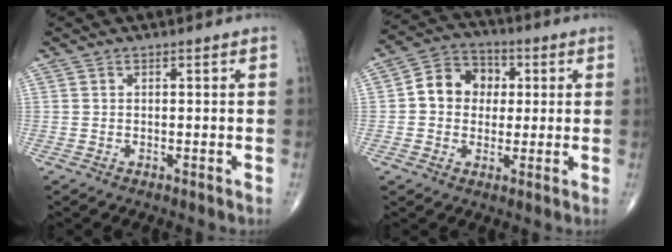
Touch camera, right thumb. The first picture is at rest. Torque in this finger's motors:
{"motor_torque": [-0.16, 0.21, 0.64, 0.13, 0.14]}